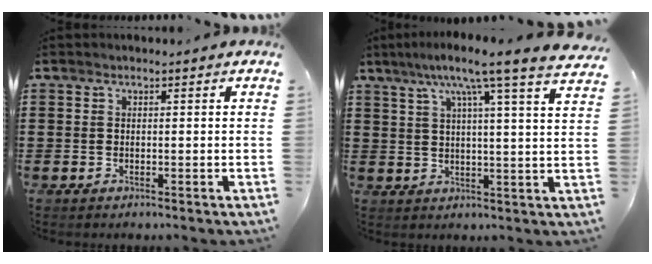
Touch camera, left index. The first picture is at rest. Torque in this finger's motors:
{"motor_torque": [2.14, 0.00, 0.39, 0.21]}